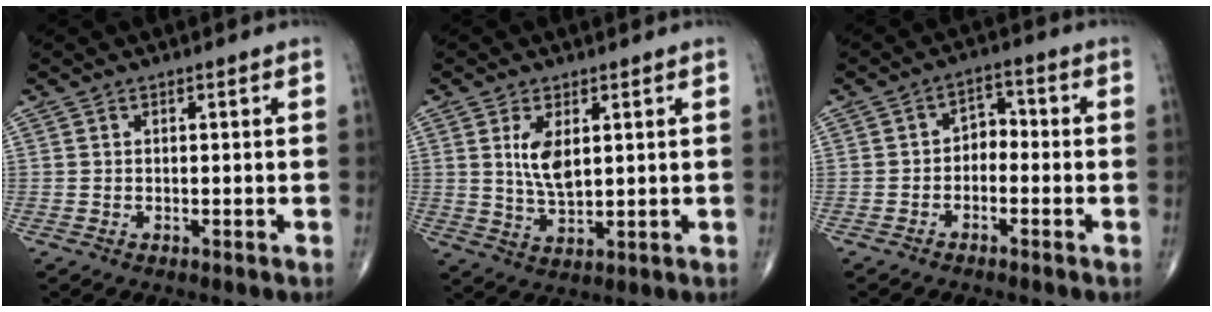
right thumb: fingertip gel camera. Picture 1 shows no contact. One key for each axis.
{"total": 6.2, "fx": 1.8, "fy": 2.8, "fz": 5.3, "tx": -0.094, "ty": -0.015, "tz": 0.044}
{"total": 3.9, "fx": -1.2, "fy": 2.7, "fz": 2.5, "tx": -0.022, "ty": 0.029, "tz": -0.033}